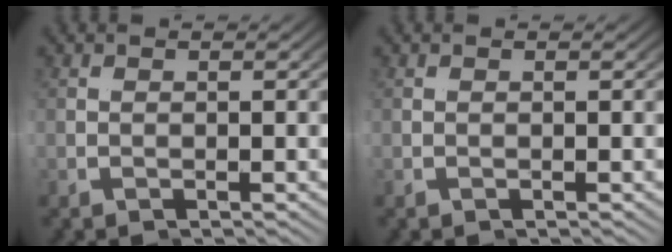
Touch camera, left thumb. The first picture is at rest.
{"total": 0.0}